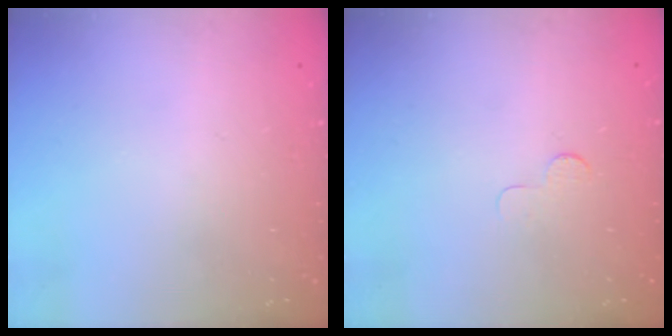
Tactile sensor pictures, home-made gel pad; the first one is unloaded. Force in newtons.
{"total": 3.0, "press": 2.9, "slide": 0.3}